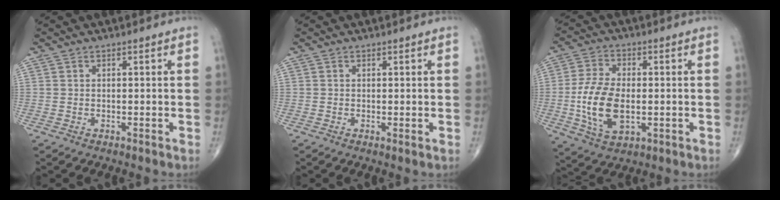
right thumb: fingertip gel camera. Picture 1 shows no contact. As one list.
[{"total": 0.6, "force": [0.1, 0.1, 0.6], "torque": [-0.016, -0.004, 0.000]}, {"total": 12.6, "force": [-1.5, 6.9, 10.4], "torque": [-0.204, -0.003, -0.023]}]